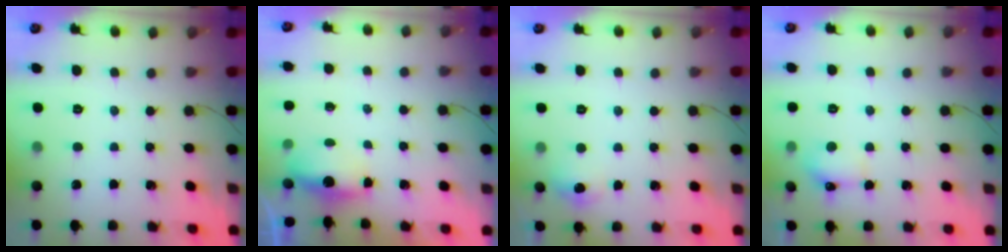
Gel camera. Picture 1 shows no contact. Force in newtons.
{"total": 6.2, "press": 4.3, "slide": 4.6}
{"total": 5.5, "press": 5.1, "slide": 1.9}
{"total": 5.5, "press": 5.5, "slide": 0.9}